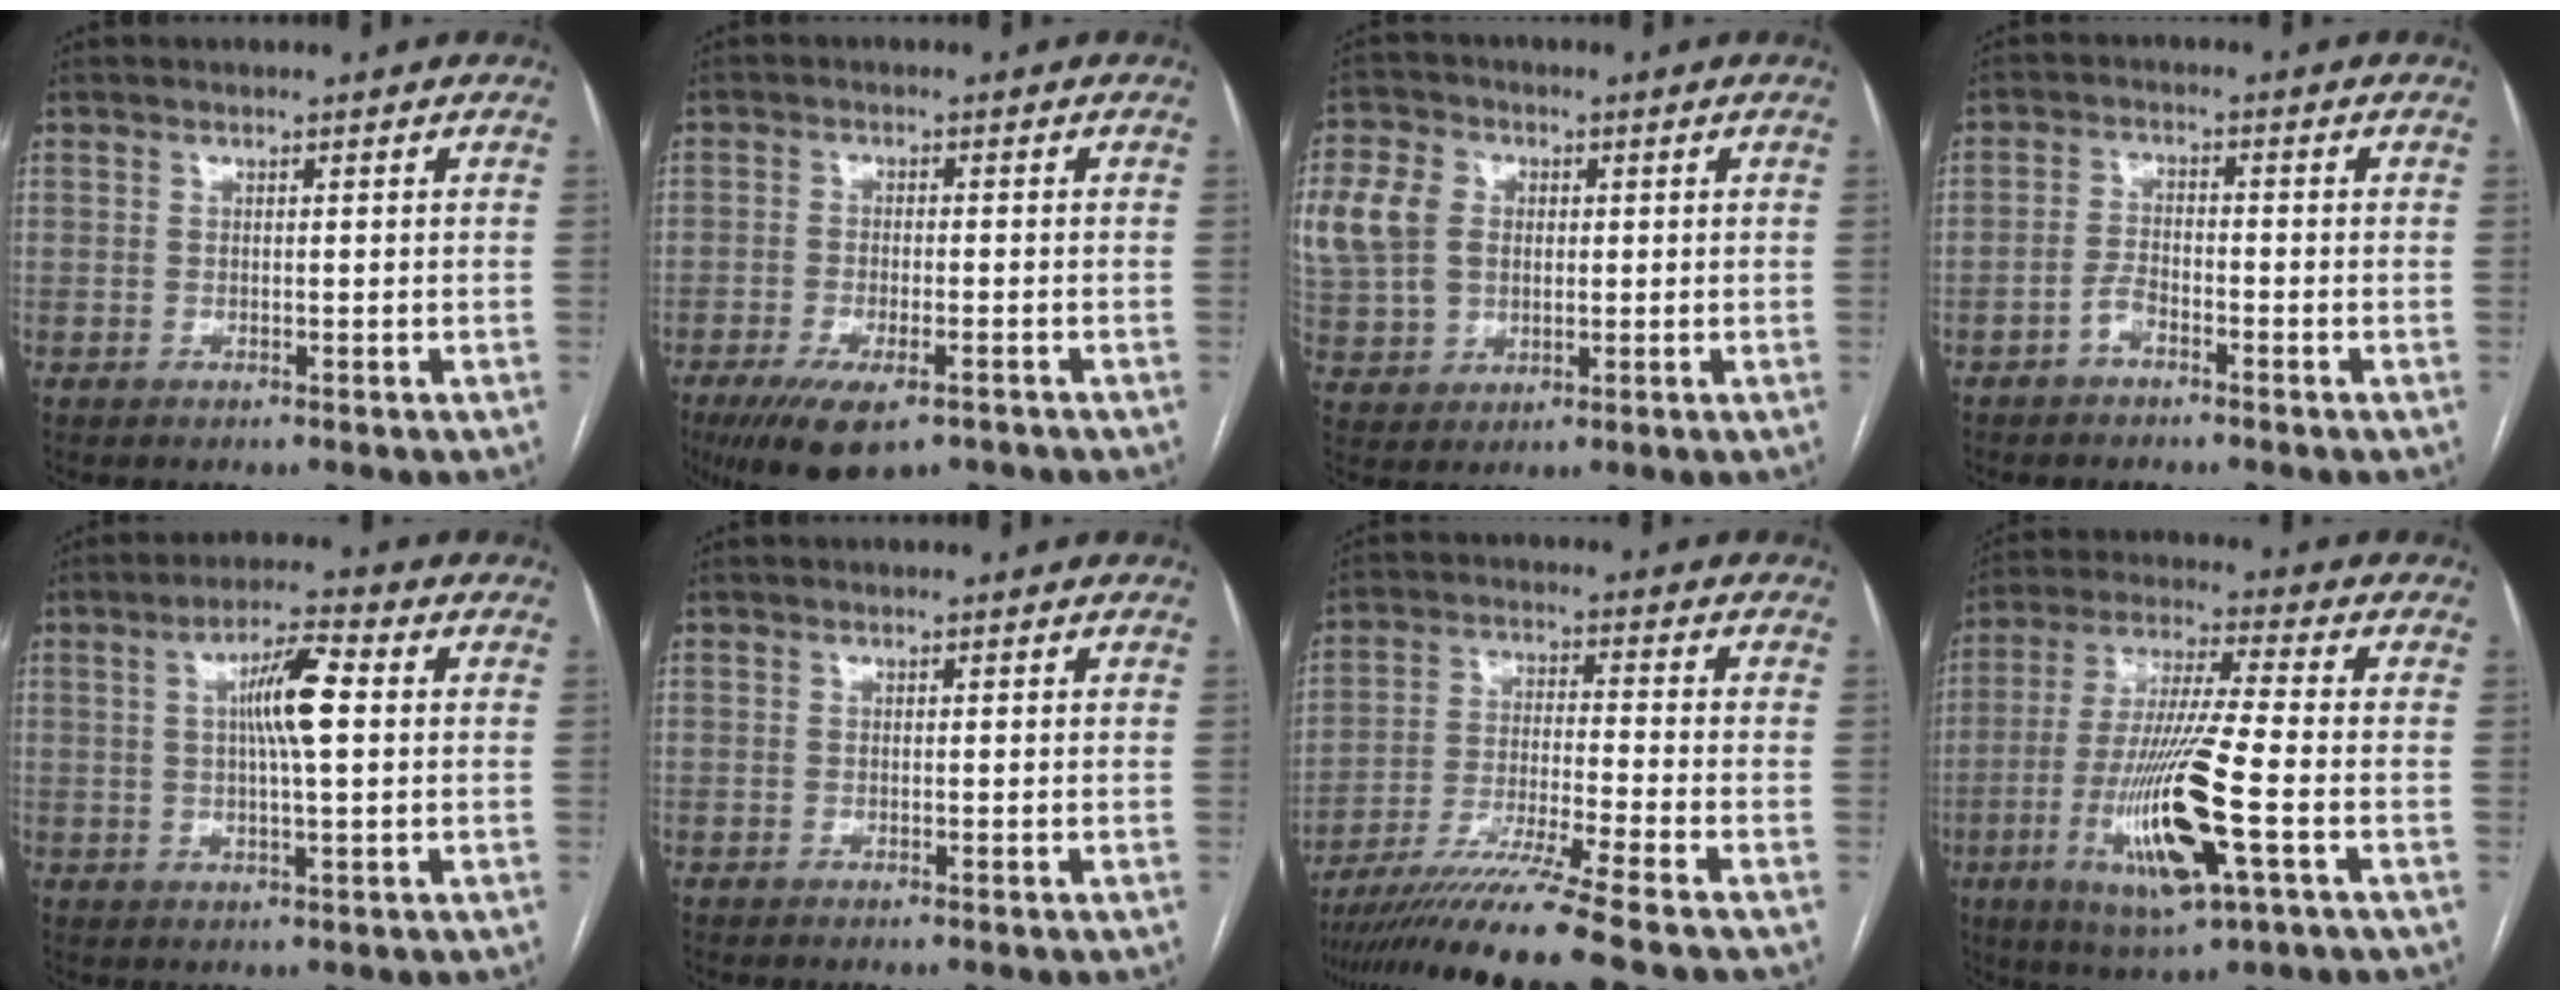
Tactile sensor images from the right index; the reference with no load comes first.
{"total": 9.6, "force": [-6.3, 3.1, 6.5], "torque": [-0.111, -0.017, -0.096]}
{"total": 14.3, "force": [2.8, 11.7, 7.7], "torque": [-0.211, 0.030, 0.062]}
{"total": 2.5, "force": [-1.7, 1.1, 1.5], "torque": [-0.028, 0.006, -0.030]}
{"total": 7.4, "force": [1.2, 0.8, 7.3], "torque": [-0.130, 0.011, 0.018]}
{"total": 0.0}
{"total": 14.9, "force": [-12.3, -2.7, 7.9], "torque": [-0.136, -0.033, -0.208]}
{"total": 16.2, "force": [-4.9, 1.0, 15.4], "torque": [-0.312, -0.023, -0.087]}